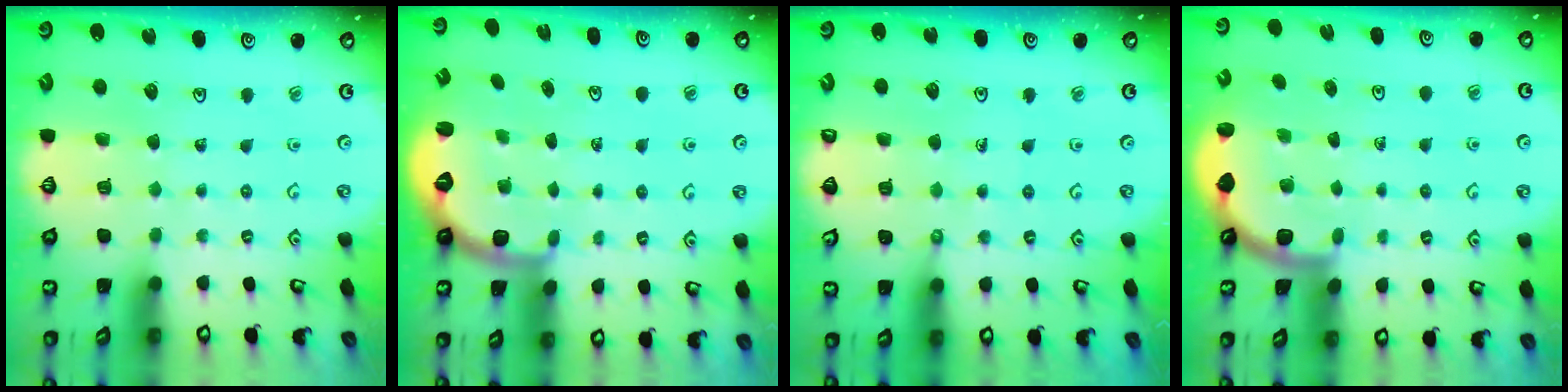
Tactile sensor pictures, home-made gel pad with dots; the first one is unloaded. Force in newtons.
{"total": 2.6, "press": 1.6, "slide": 2.1}
{"total": 2.3, "press": 2.3, "slide": 0.5}
{"total": 1.6, "press": 1.6, "slide": 0.1}